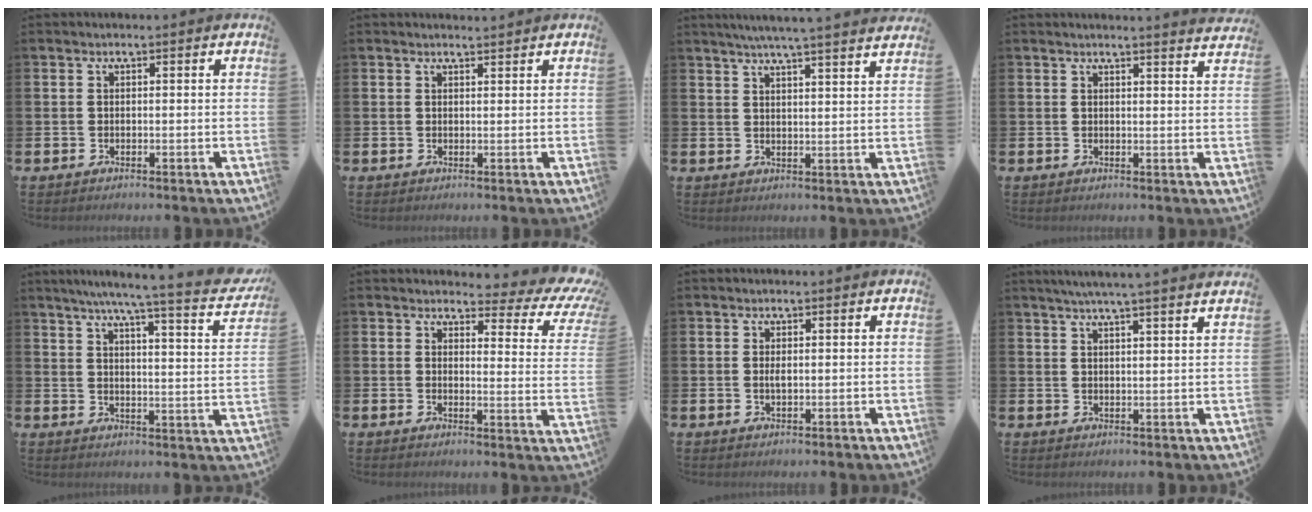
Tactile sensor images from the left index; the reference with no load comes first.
{"total": 1.2, "force": [1.2, 0.1, 0.0], "torque": [0.014, -0.006, 0.019]}
{"total": 5.2, "force": [5.0, -1.0, 1.4], "torque": [-0.032, -0.027, 0.085]}
{"total": 2.2, "force": [2.2, -0.3, 0.0], "torque": [0.013, -0.019, 0.037]}
{"total": 6.6, "force": [5.8, 0.1, 3.2], "torque": [-0.059, -0.052, 0.088]}
{"total": 3.9, "force": [3.2, 1.7, 1.5], "torque": [-0.015, -0.040, 0.041]}
{"total": 0.9, "force": [0.2, 0.3, 0.9], "torque": [-0.018, 0.001, 0.002]}
{"total": 4.4, "force": [4.2, -1.0, 1.2], "torque": [-0.024, -0.019, 0.073]}